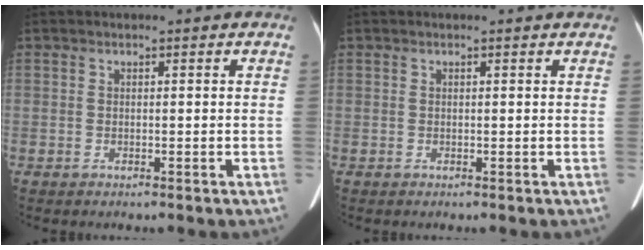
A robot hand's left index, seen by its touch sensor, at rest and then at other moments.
{"total": 0.5, "force": [0.5, 0.0, 0.1], "torque": [-0.006, 0.001, 0.003]}